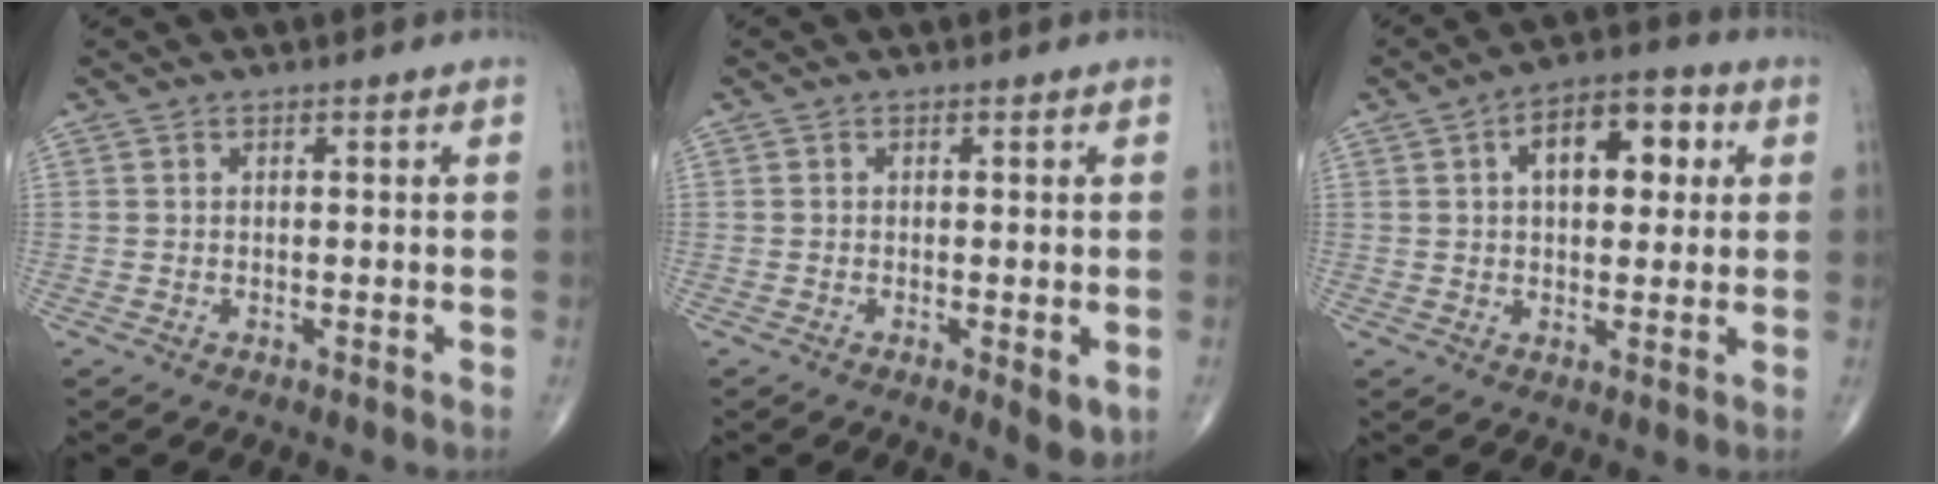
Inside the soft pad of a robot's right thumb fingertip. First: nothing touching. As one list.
[{"total": 3.2, "force": [-0.8, 1.1, 2.9], "torque": [-0.041, -0.010, -0.012]}, {"total": 11.4, "force": [3.0, 6.3, 9.0], "torque": [-0.101, 0.017, 0.039]}]